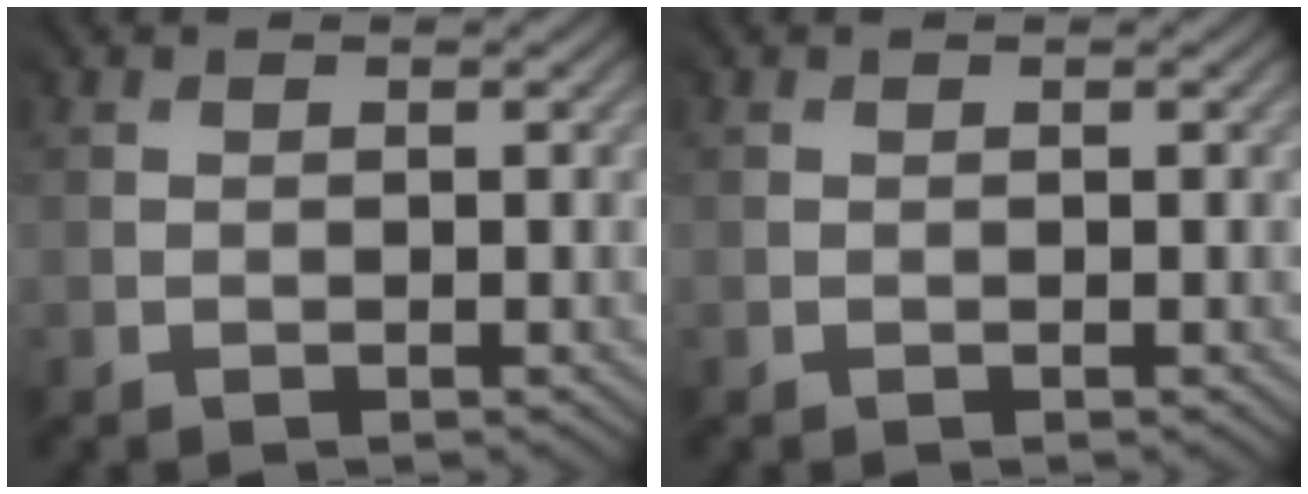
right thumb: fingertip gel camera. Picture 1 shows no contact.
{"total": 0.0}